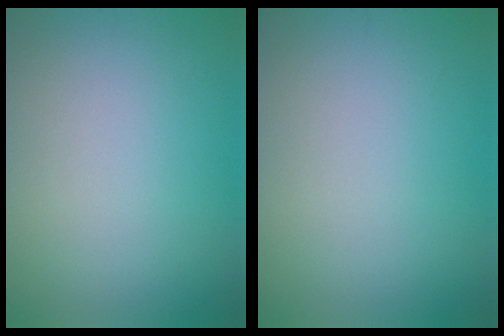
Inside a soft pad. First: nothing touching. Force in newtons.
{"total": 0.0}